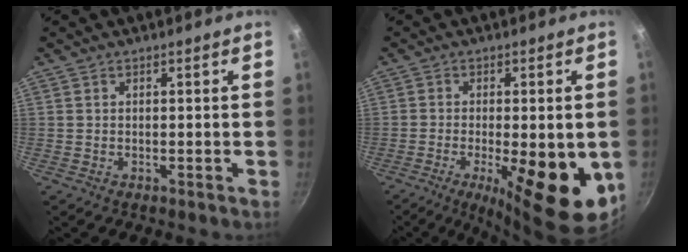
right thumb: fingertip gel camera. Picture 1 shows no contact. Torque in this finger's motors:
{"motor_torque": [-0.03, 0.93, 0.23, -0.03, 0.14]}